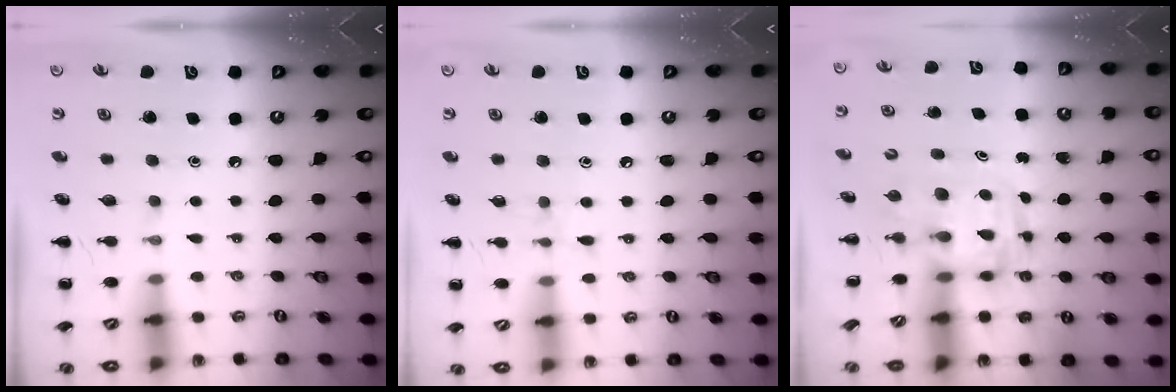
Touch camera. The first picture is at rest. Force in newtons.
{"total": 4.9, "press": 4.5, "slide": 1.8}
{"total": 3.2, "press": 3.2, "slide": 0.7}